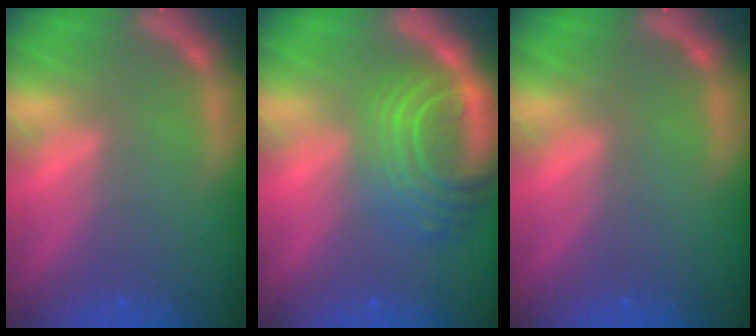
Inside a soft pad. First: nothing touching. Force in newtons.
{"total": 9.0}
{"total": 0.0}